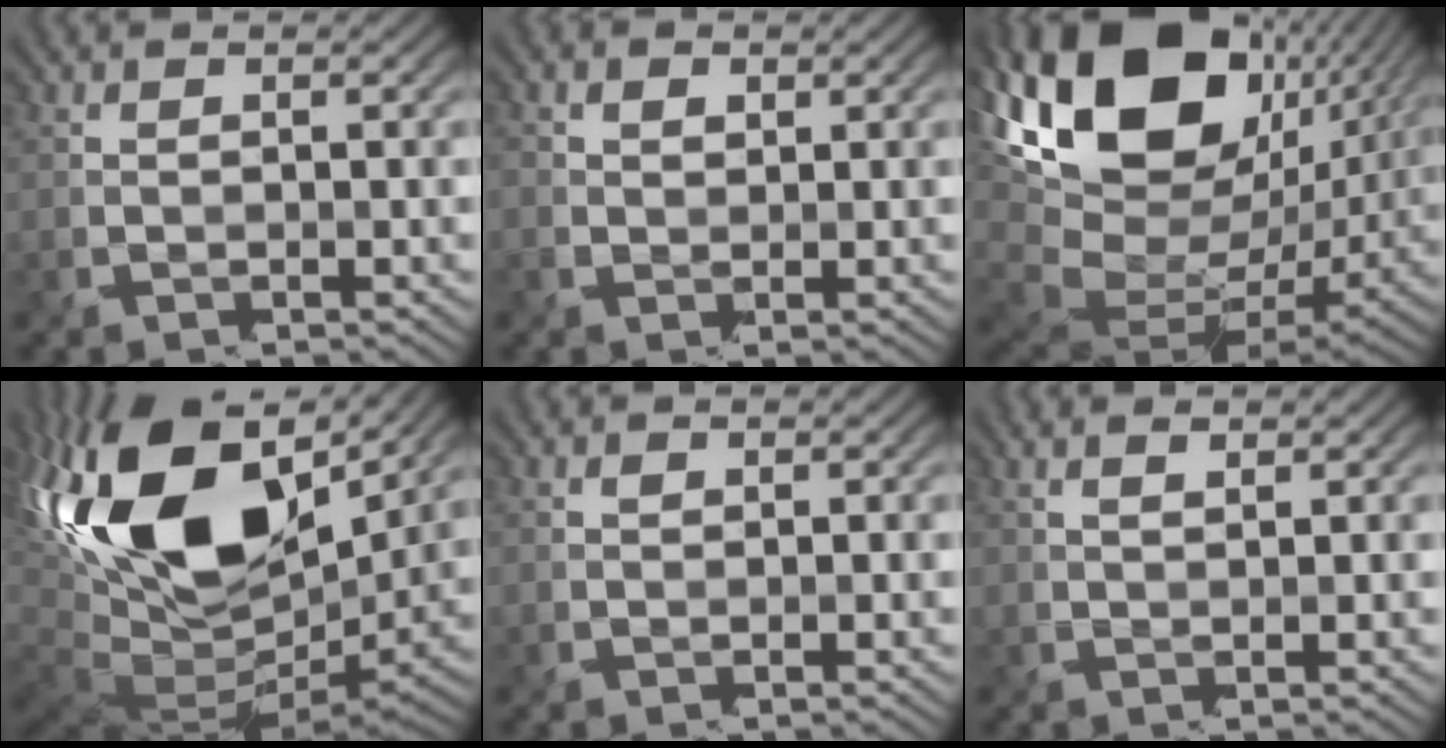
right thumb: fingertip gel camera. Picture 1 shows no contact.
{"total": 1.7, "force": [0.4, 1.4, 0.9], "torque": [-0.033, 0.001, 0.007]}
{"total": 18.8, "force": [6.2, 11.3, 13.7], "torque": [-0.308, -0.003, 0.129]}
{"total": 20.5, "force": [7.0, 10.7, 16.1], "torque": [-0.359, 0.042, 0.121]}
{"total": 0.0}
{"total": 1.9, "force": [1.2, 0.2, 1.5], "torque": [-0.033, 0.006, 0.029]}